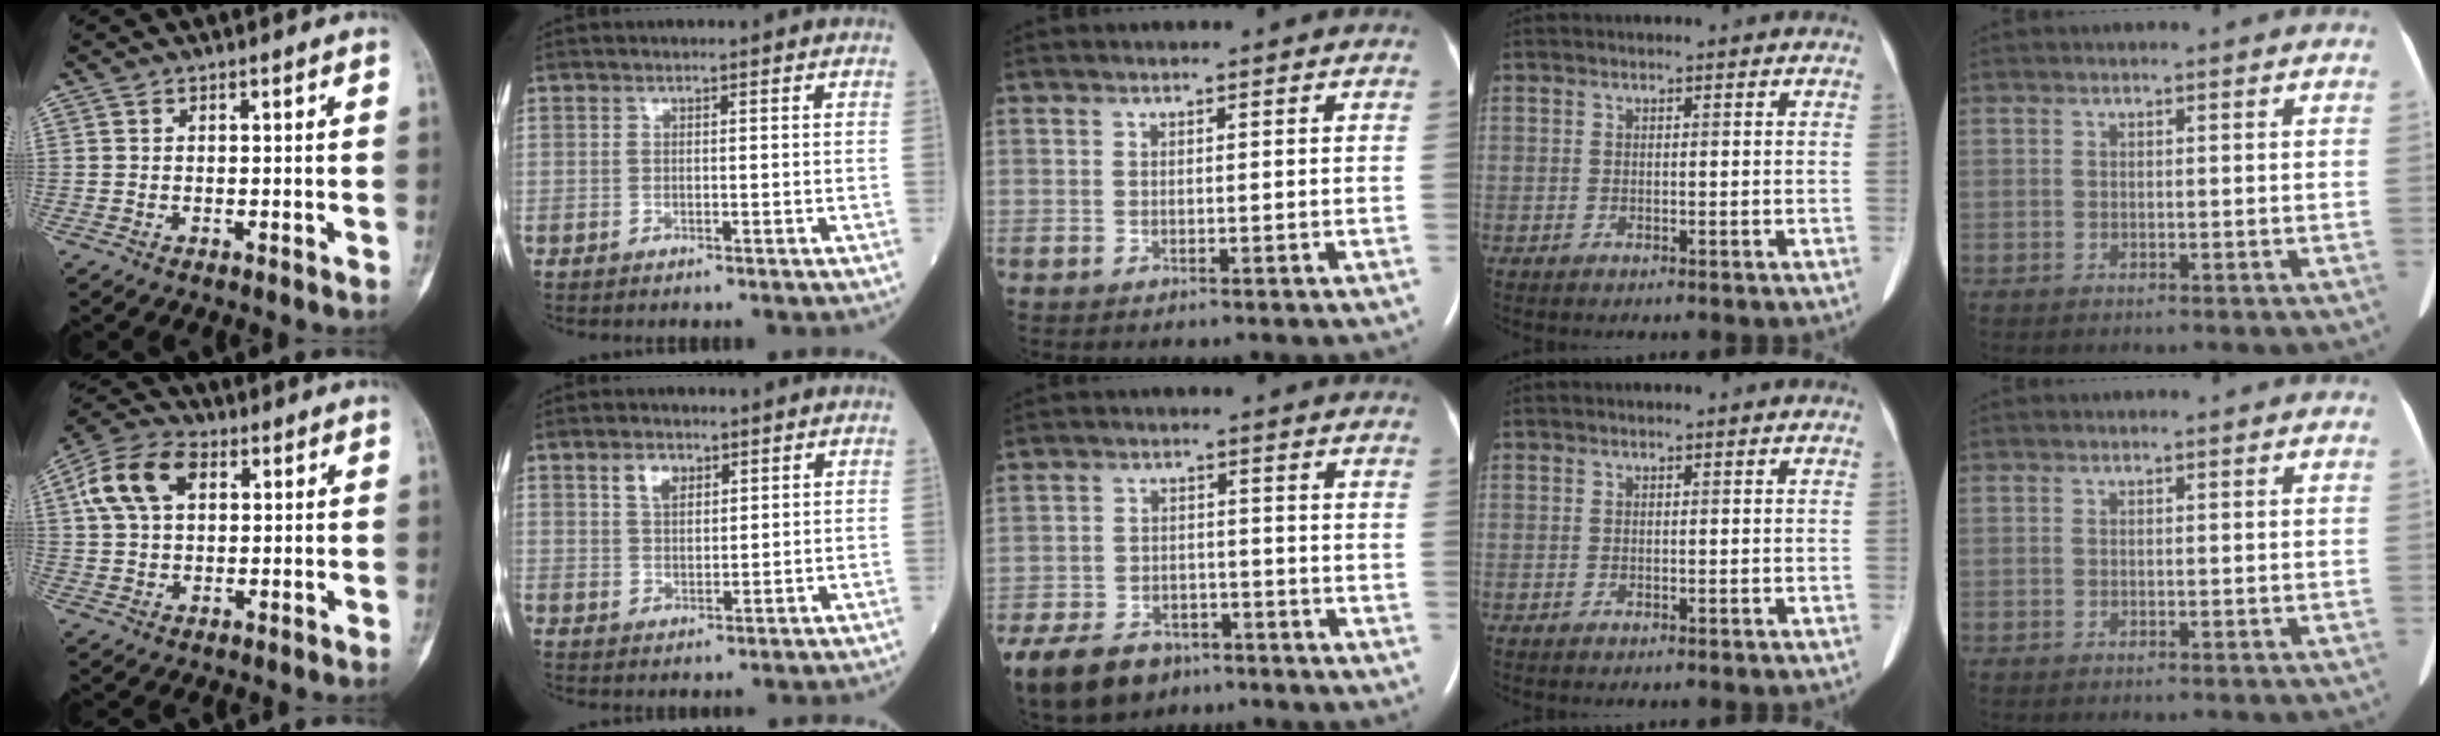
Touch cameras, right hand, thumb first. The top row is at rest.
{"thumb": {"total": 10.9, "force": [3.4, 7.0, 7.6], "torque": [-0.145, 0.020, 0.057]}, "index": {"total": 3.6, "force": [2.0, 2.1, 2.2], "torque": [-0.040, 0.004, 0.040]}, "middle": {"total": 14.1, "force": [-9.5, 8.5, 6.1], "torque": [-0.157, -0.014, -0.147]}}